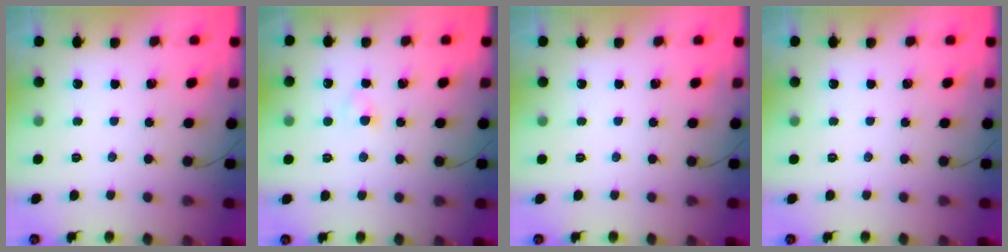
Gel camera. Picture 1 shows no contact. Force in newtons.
{"total": 2.3, "press": 2.1, "slide": 1.0}
{"total": 0.0}
{"total": 0.0}